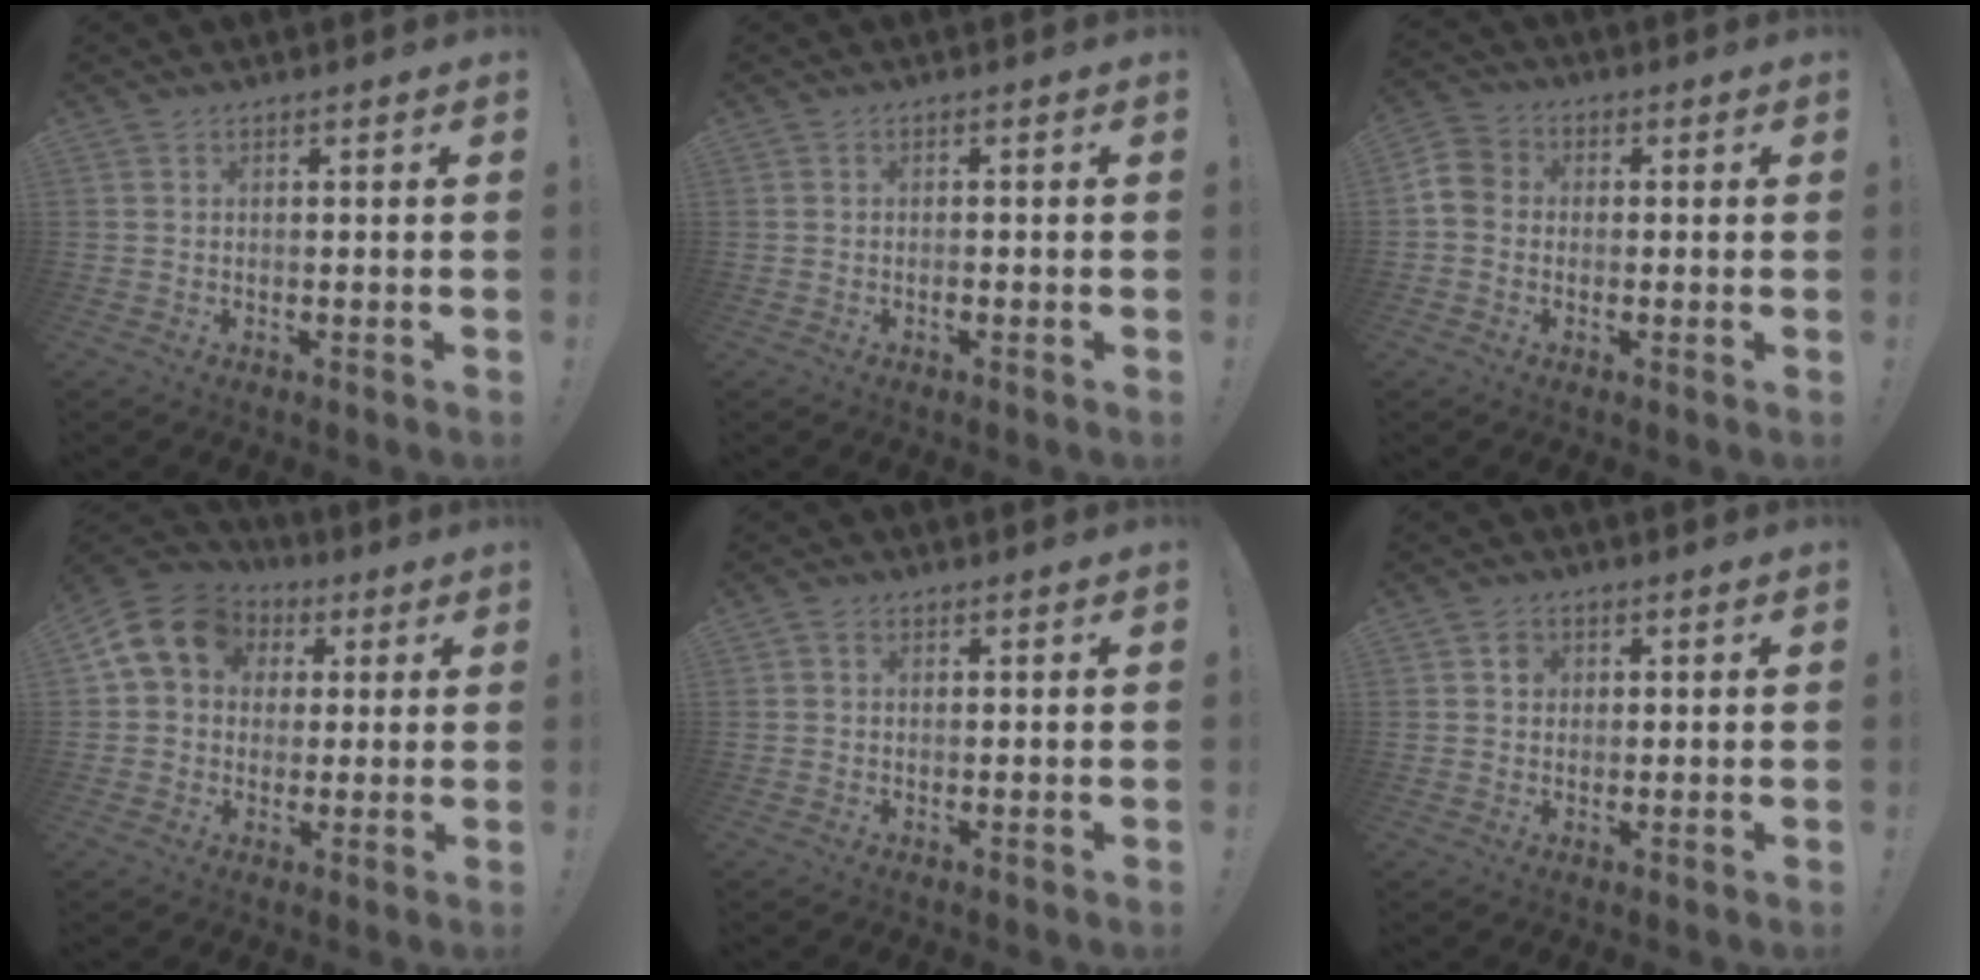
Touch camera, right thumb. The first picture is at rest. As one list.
[{"total": 1.1, "force": [-0.9, 0.3, 0.6], "torque": [-0.017, 0.003, -0.014]}, {"total": 6.4, "force": [-1.0, 5.4, 3.2], "torque": [-0.061, 0.019, -0.016]}, {"total": 13.0, "force": [4.2, 10.5, 6.4], "torque": [-0.099, -0.003, 0.087]}, {"total": 1.2, "force": [0.3, 1.0, 0.5], "torque": [-0.010, 0.004, 0.005]}, {"total": 2.8, "force": [0.5, 2.6, 1.0], "torque": [0.002, -0.001, 0.005]}]